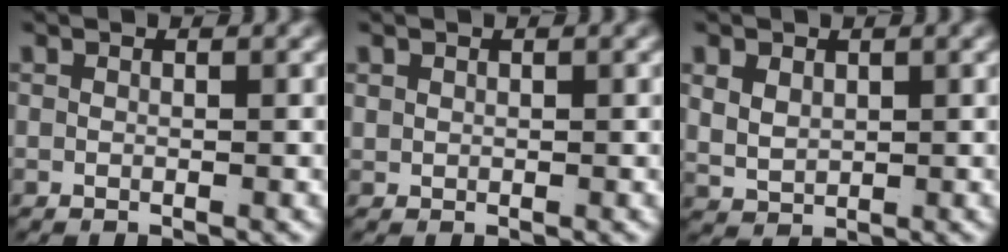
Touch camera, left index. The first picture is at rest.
{"total": 0.7, "force": [0.5, 0.4, 0.3], "torque": [-0.011, -0.005, 0.017]}
{"total": 3.3, "force": [0.8, 2.8, 1.6], "torque": [-0.048, -0.015, 0.029]}